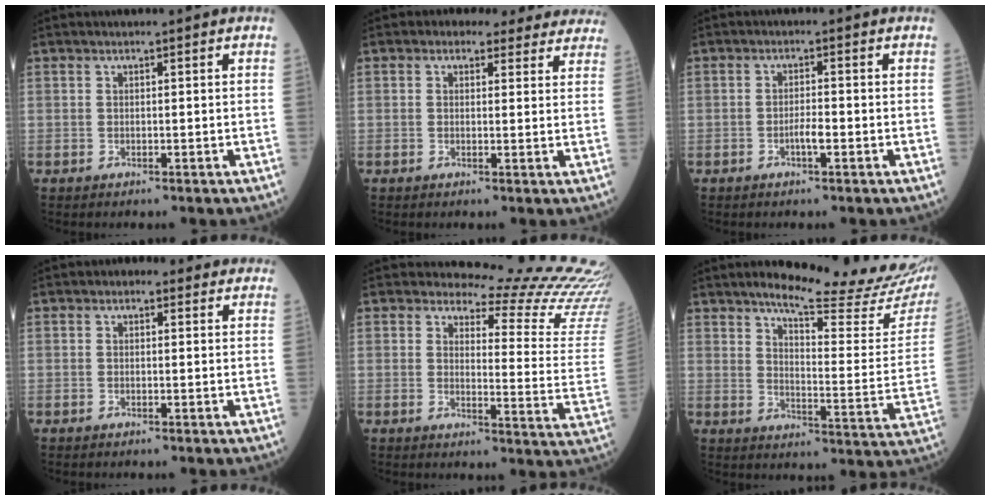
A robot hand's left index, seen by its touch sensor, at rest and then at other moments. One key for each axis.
{"total": 9.0, "fx": 7.8, "fy": 4.2, "fz": 1.4, "tx": 0.016, "ty": 0.015, "tz": 0.066}
{"total": 2.1, "fx": -0.9, "fy": 0.3, "fz": 1.9, "tx": -0.033, "ty": 0.001, "tz": -0.018}
{"total": 2.9, "fx": 1.9, "fy": 1.9, "fz": 1.1, "tx": -0.007, "ty": 0.020, "tz": 0.017}
{"total": 18.9, "fx": 18.8, "fy": 0.5, "fz": 1.3, "tx": 0.003, "ty": -0.175, "tz": 0.180}
{"total": 19.9, "fx": 17.2, "fy": 0.9, "fz": 10.0, "tx": -0.137, "ty": -0.076, "tz": 0.211}